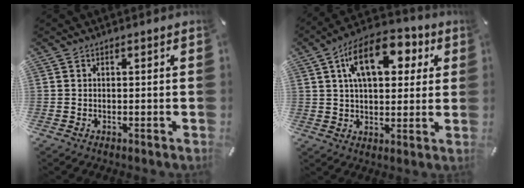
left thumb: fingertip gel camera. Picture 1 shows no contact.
{"total": 15.2, "force": [6.0, 8.5, 11.1], "torque": [-0.167, -0.008, 0.100]}